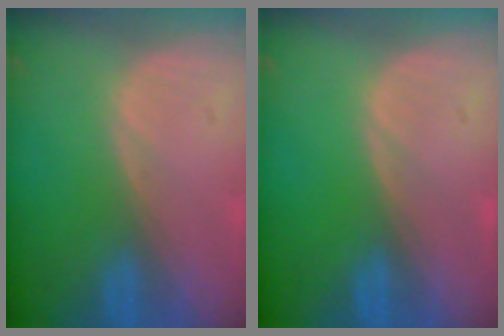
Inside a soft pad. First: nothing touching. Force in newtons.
{"total": 0.0}